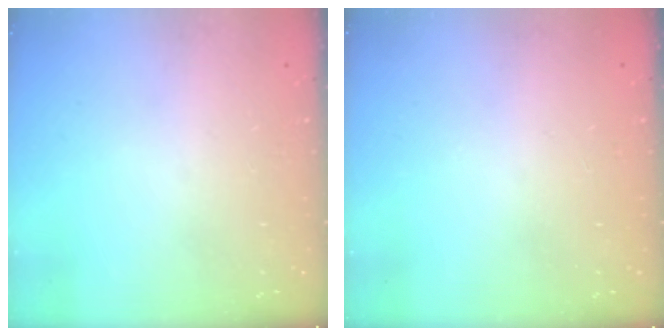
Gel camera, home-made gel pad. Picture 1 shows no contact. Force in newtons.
{"total": 0.0}